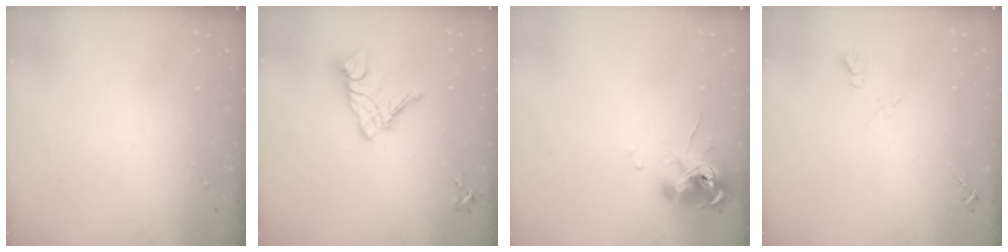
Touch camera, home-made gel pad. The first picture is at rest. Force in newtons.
{"total": 14.1, "press": 14.1, "slide": 1.5}
{"total": 10.3, "press": 10.2, "slide": 1.1}
{"total": 6.7, "press": 6.7, "slide": 0.7}